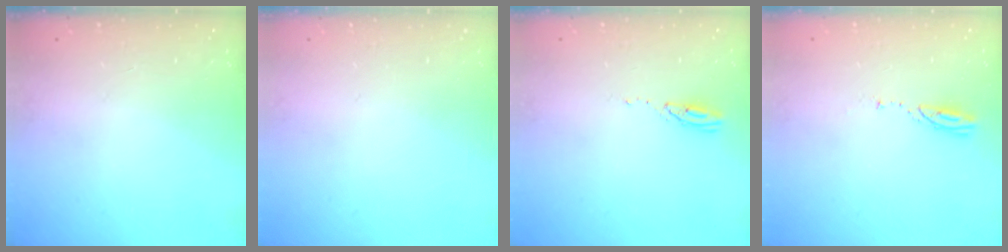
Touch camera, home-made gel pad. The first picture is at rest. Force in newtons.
{"total": 0.0}
{"total": 3.0, "press": 2.9, "slide": 0.3}
{"total": 3.0, "press": 3.0, "slide": 0.1}